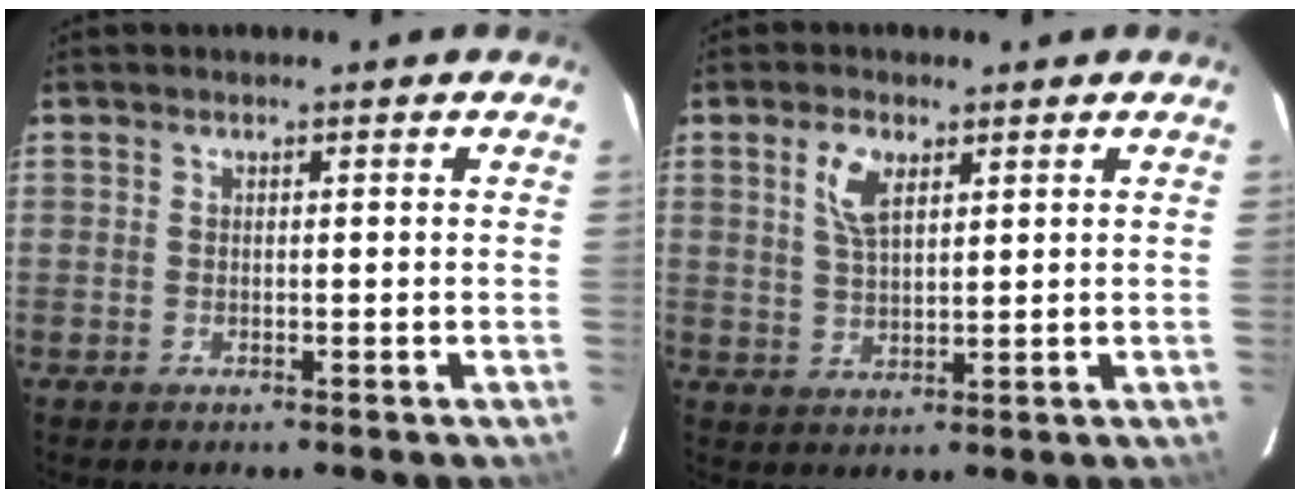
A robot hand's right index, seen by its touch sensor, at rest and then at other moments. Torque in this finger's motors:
{"motor_torque": [0.12, 0.01, 0.23, 0.08]}